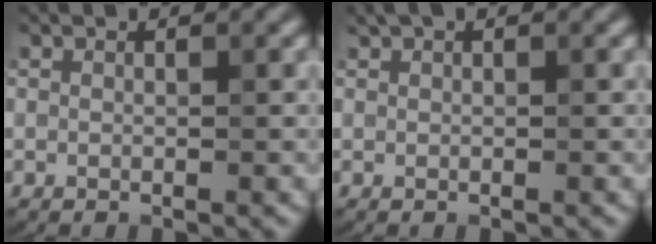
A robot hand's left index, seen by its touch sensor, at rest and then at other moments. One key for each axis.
{"total": 0.8, "fx": 0.6, "fy": 0.3, "fz": 0.4, "tx": -0.006, "ty": 0.003, "tz": 0.011}